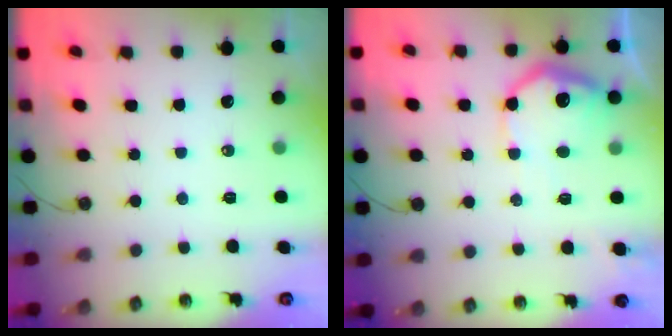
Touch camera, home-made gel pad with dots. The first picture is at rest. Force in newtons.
{"total": 13.7, "press": 13.7, "slide": 0.9}